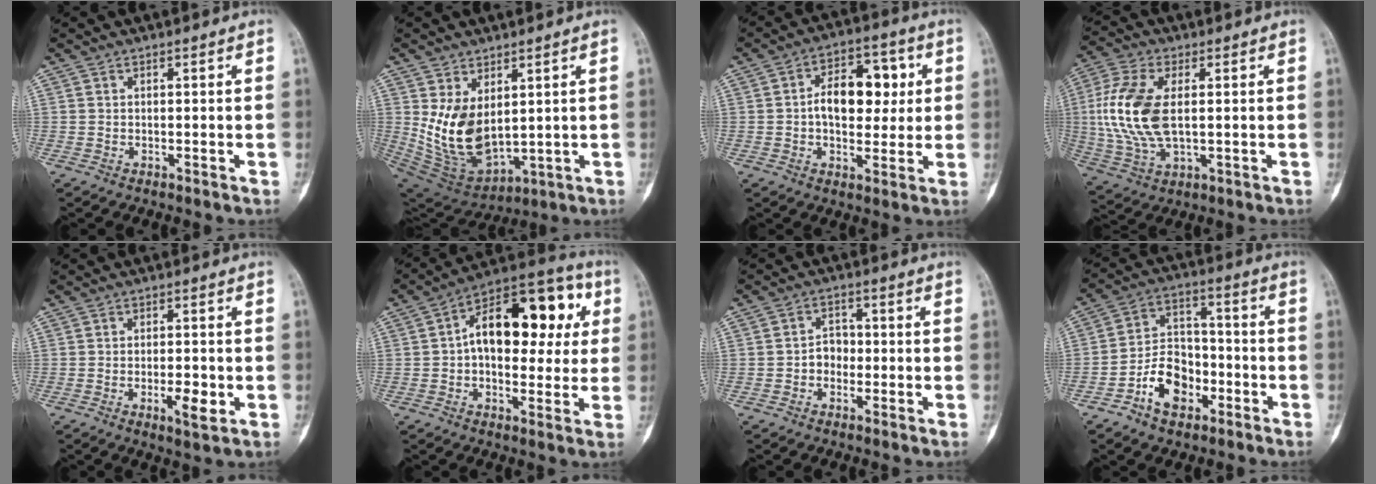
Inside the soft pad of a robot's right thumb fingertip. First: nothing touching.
{"total": 13.0, "force": [2.7, 7.9, 9.9], "torque": [-0.163, -0.027, 0.081]}
{"total": 12.2, "force": [1.5, 7.6, 9.4], "torque": [-0.104, 0.015, 0.018]}
{"total": 14.4, "force": [1.2, 7.6, 12.2], "torque": [-0.272, 0.000, 0.026]}
{"total": 5.1, "force": [-1.4, 1.9, 4.5], "torque": [-0.068, -0.002, -0.019]}
{"total": 20.1, "force": [3.3, 11.3, 16.3], "torque": [-0.201, 0.034, 0.038]}
{"total": 3.7, "force": [-0.9, 3.1, 1.9], "torque": [-0.006, 0.018, -0.025]}
{"total": 11.0, "force": [-5.1, 7.4, 6.3], "torque": [-0.083, 0.047, -0.092]}